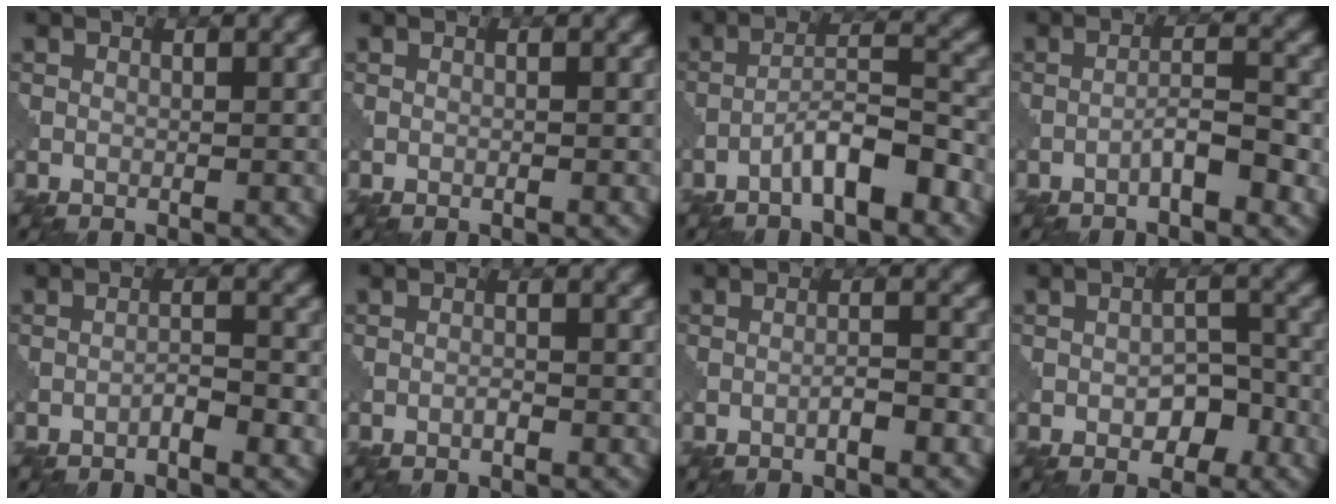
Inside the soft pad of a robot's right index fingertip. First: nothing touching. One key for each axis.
{"total": 0.0}
{"total": 4.8, "fx": -3.0, "fy": 0.9, "fz": 3.7, "tx": -0.063, "ty": 0.016, "tz": -0.059}
{"total": 2.8, "fx": -1.5, "fy": 0.5, "fz": 2.3, "tx": -0.037, "ty": 0.011, "tz": -0.029}
{"total": 2.0, "fx": -1.0, "fy": 0.4, "fz": 1.7, "tx": -0.028, "ty": 0.005, "tz": -0.019}
{"total": 0.6, "fx": -0.4, "fy": 0.1, "fz": 0.5, "tx": -0.011, "ty": 0.001, "tz": -0.009}
{"total": 1.6, "fx": -0.8, "fy": 0.1, "fz": 1.4, "tx": -0.023, "ty": 0.007, "tz": -0.018}
{"total": 3.3, "fx": -1.2, "fy": 2.0, "fz": 2.4, "tx": -0.033, "ty": 0.003, "tz": -0.017}